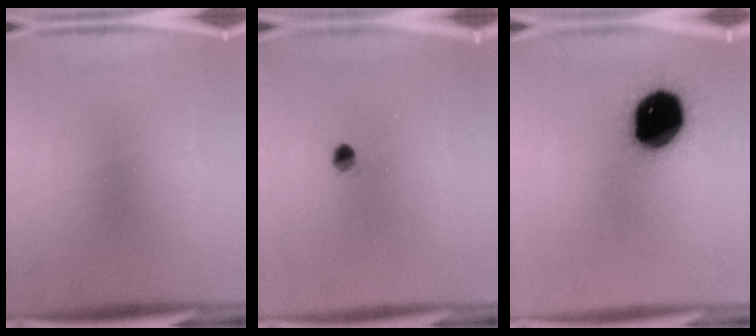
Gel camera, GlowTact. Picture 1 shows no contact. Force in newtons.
{"total": 2.0}
{"total": 20.1}